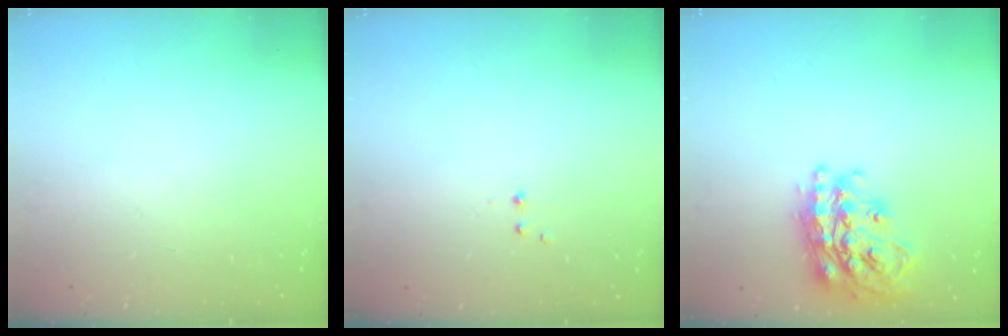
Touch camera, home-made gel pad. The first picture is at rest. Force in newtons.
{"total": 2.2, "press": 1.9, "slide": 1.0}
{"total": 23.5, "press": 23.4, "slide": 2.0}